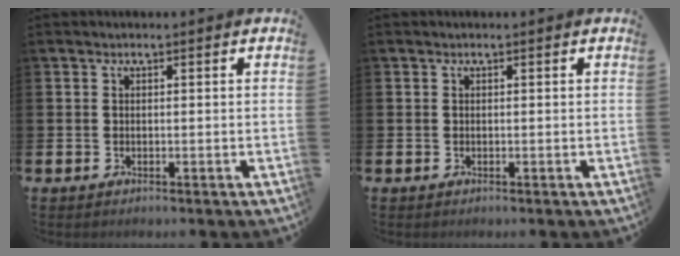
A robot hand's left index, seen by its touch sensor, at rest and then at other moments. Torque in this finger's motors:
{"motor_torque": [0.00, 0.00, 0.04, 0.00]}